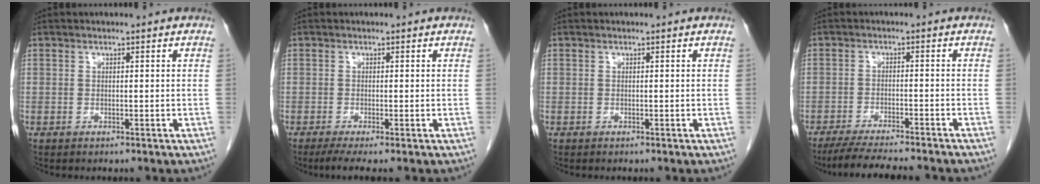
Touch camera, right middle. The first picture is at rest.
{"total": 2.9, "force": [-1.9, 0.0, 2.3], "torque": [-0.044, -0.013, -0.034]}
{"total": 0.0}
{"total": 11.5, "force": [-10.1, 0.7, 5.5], "torque": [-0.075, -0.018, -0.150]}